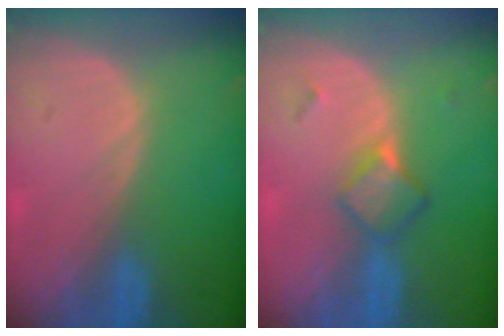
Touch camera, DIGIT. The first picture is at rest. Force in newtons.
{"total": 4.8, "press": 4.2, "slide": 2.4}